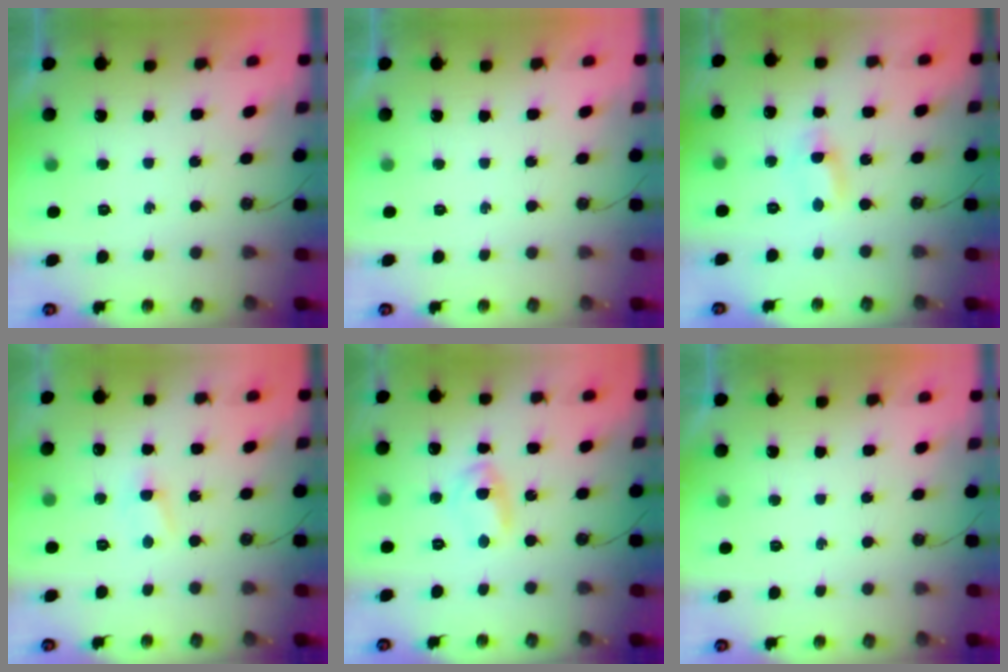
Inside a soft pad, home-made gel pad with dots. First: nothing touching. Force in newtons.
{"total": 0.0}
{"total": 1.1, "press": 0.8, "slide": 0.6}
{"total": 3.2, "press": 3.2, "slide": 0.4}
{"total": 4.1, "press": 4.1, "slide": 0.2}
{"total": 0.0}